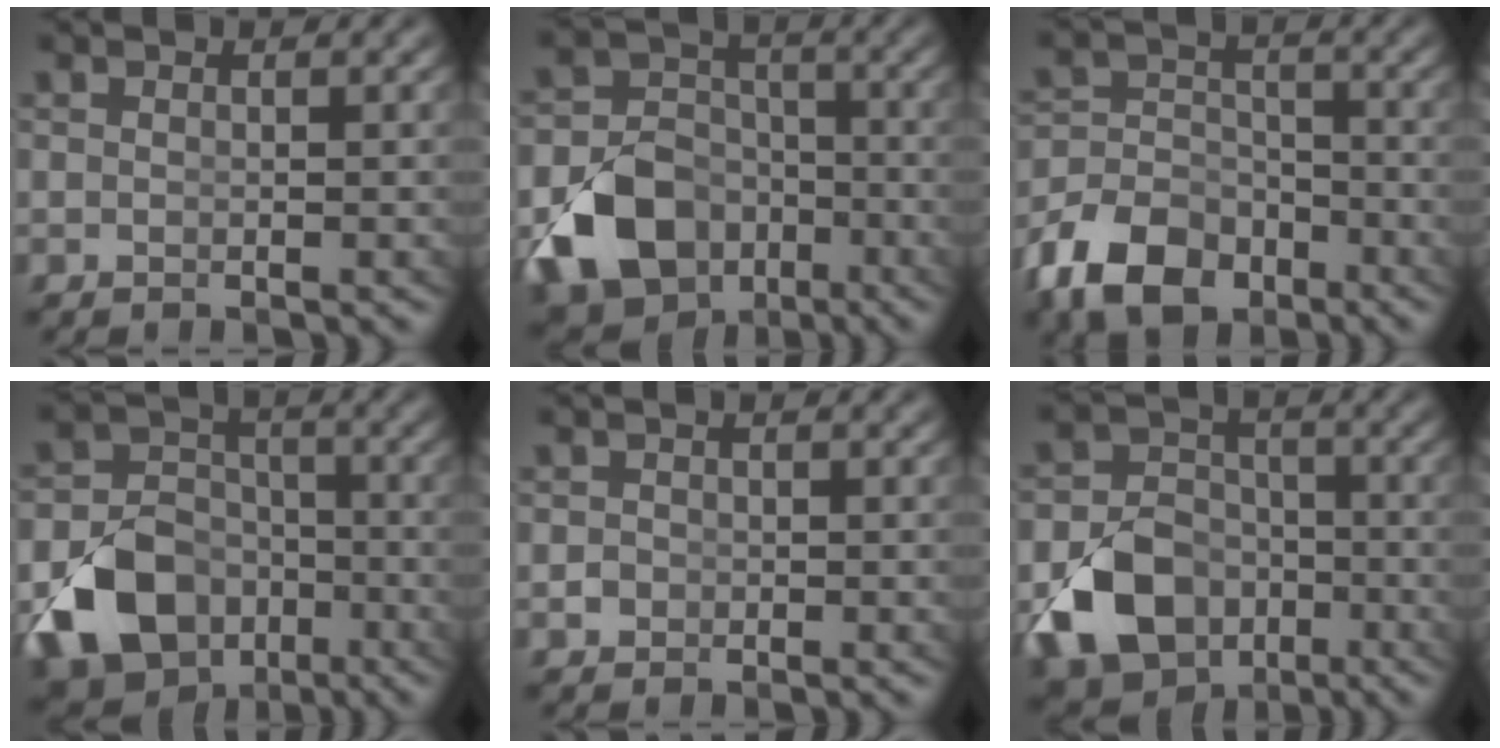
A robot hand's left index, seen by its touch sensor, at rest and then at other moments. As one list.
[{"total": 10.4, "force": [-4.6, 8.5, 4.0], "torque": [-0.080, -0.046, -0.068]}, {"total": 8.1, "force": [-5.1, 5.2, 3.6], "torque": [-0.062, -0.032, -0.074]}, {"total": 11.6, "force": [-5.1, 9.4, 4.3], "torque": [-0.088, -0.051, -0.076]}, {"total": 0.5, "force": [-0.4, 0.3, 0.0], "torque": [-0.005, -0.011, 0.000]}, {"total": 9.4, "force": [-3.9, 7.7, 3.9], "torque": [-0.078, -0.043, -0.057]}]